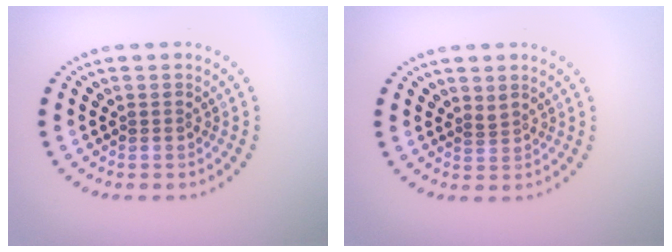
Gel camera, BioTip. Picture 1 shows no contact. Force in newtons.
{"total": 0.5, "press": 0.2, "slide": 0.5}